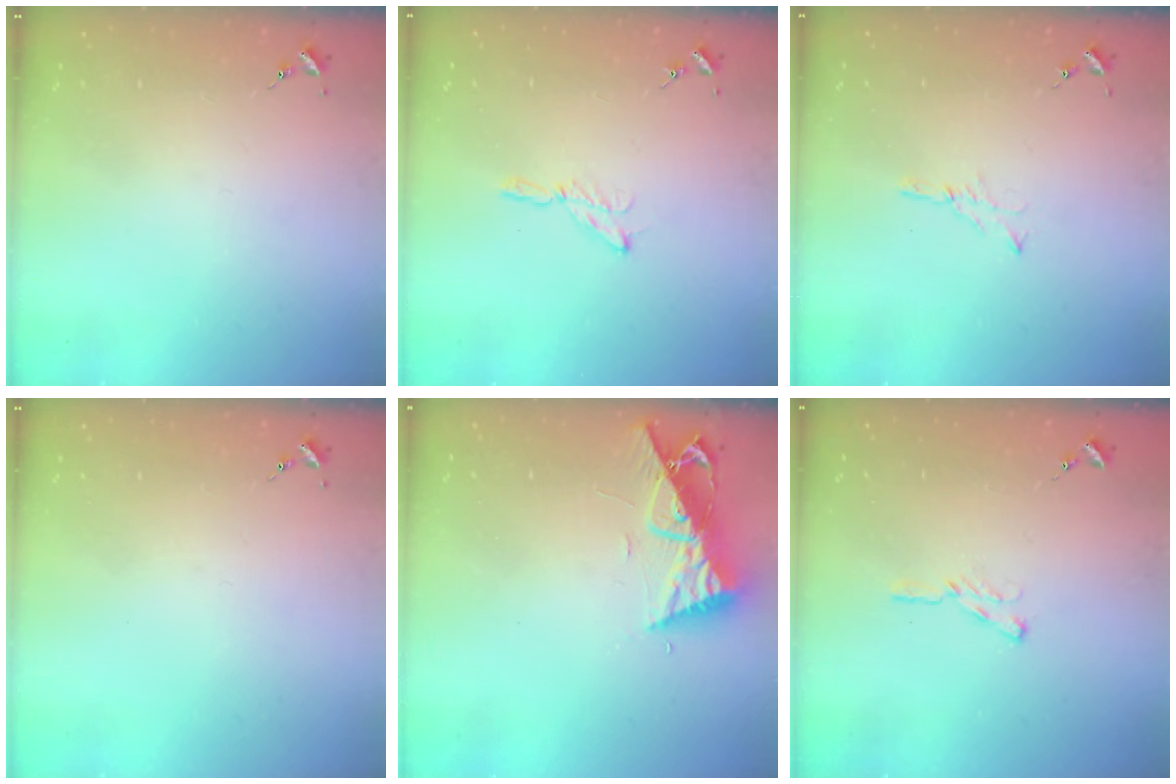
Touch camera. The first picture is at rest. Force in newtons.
{"total": 5.3, "press": 5.2, "slide": 0.6}
{"total": 3.5, "press": 3.5, "slide": 0.4}
{"total": 0.0}
{"total": 9.7, "press": 9.7, "slide": 0.7}
{"total": 4.4, "press": 4.4, "slide": 0.5}